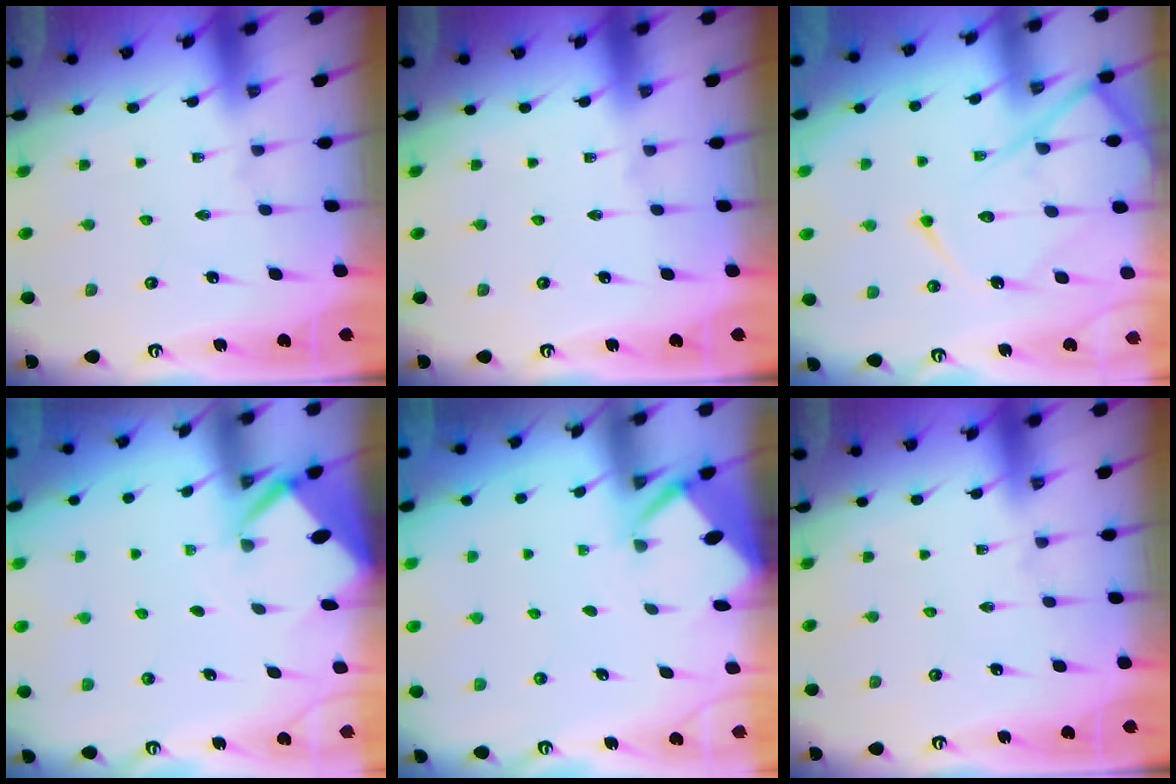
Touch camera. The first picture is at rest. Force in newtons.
{"total": 0.0}
{"total": 14.6, "press": 14.5, "slide": 1.5}
{"total": 2.7, "press": 2.7, "slide": 0.2}
{"total": 2.6, "press": 2.6, "slide": 0.0}
{"total": 0.0}